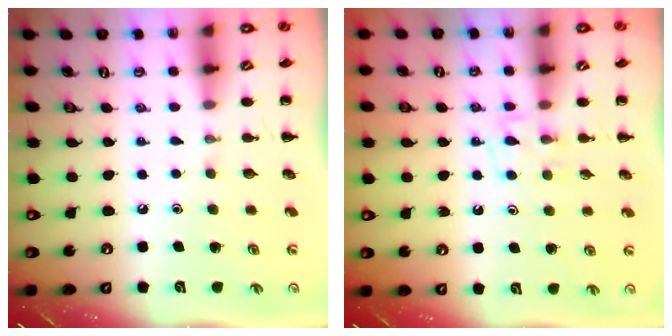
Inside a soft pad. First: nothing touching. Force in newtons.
{"total": 5.9, "press": 5.7, "slide": 1.3}